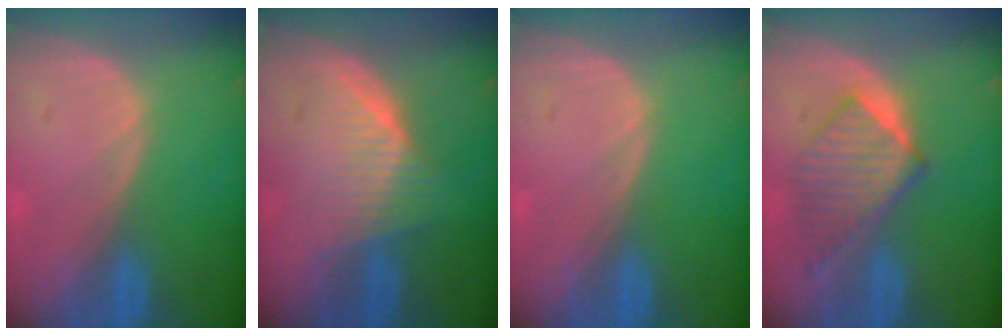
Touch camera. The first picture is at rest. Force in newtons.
{"total": 6.4, "press": 6.2, "slide": 1.8}
{"total": 0.0}
{"total": 6.9, "press": 6.9, "slide": 0.2}